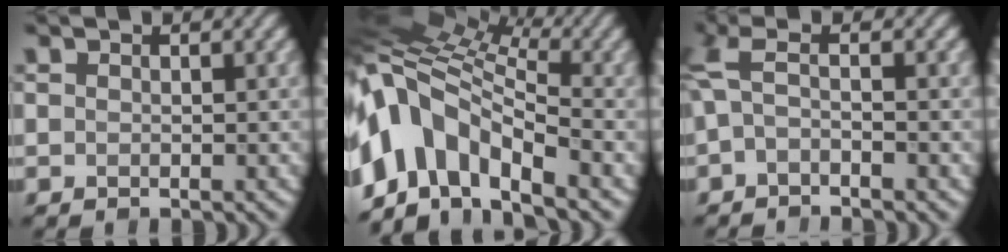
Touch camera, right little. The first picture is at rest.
{"total": 11.2, "force": [-4.3, 6.8, 7.9], "torque": [-0.150, 0.012, -0.089]}
{"total": 3.7, "force": [-1.0, 1.3, 3.4], "torque": [-0.085, -0.001, -0.027]}